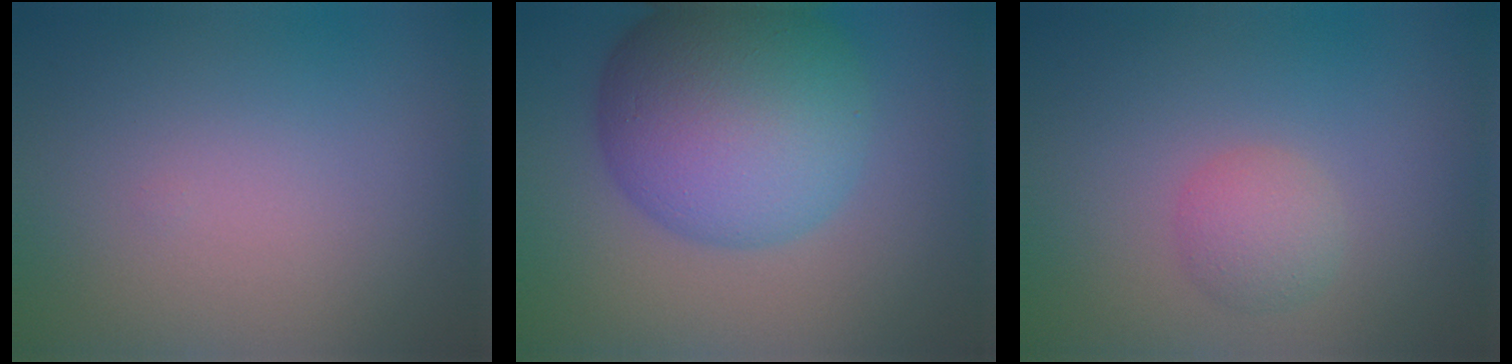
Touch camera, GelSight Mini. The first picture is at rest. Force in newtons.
{"total": 12.4, "press": 12.4, "slide": 0.1}
{"total": 2.1, "press": 2.1, "slide": 0.0}